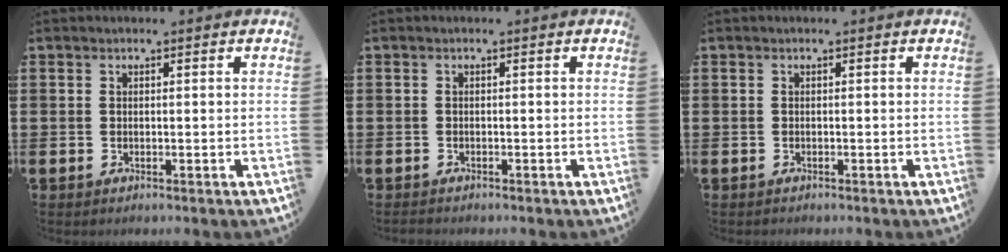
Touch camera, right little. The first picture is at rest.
{"total": 0.0}
{"total": 0.0}